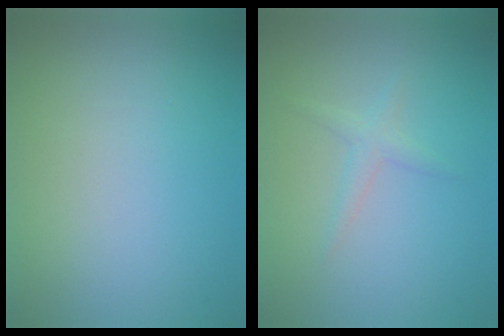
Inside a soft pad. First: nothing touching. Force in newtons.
{"total": 1.3, "press": 1.3, "slide": 0.0}